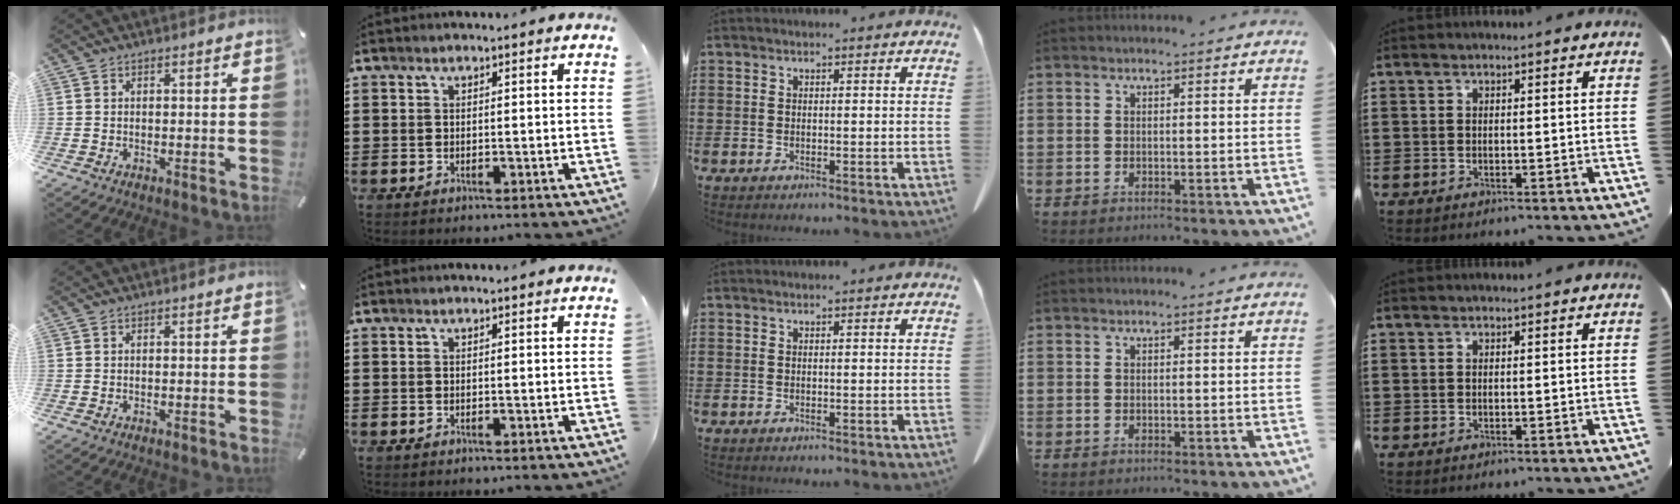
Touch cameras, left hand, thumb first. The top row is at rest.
{}